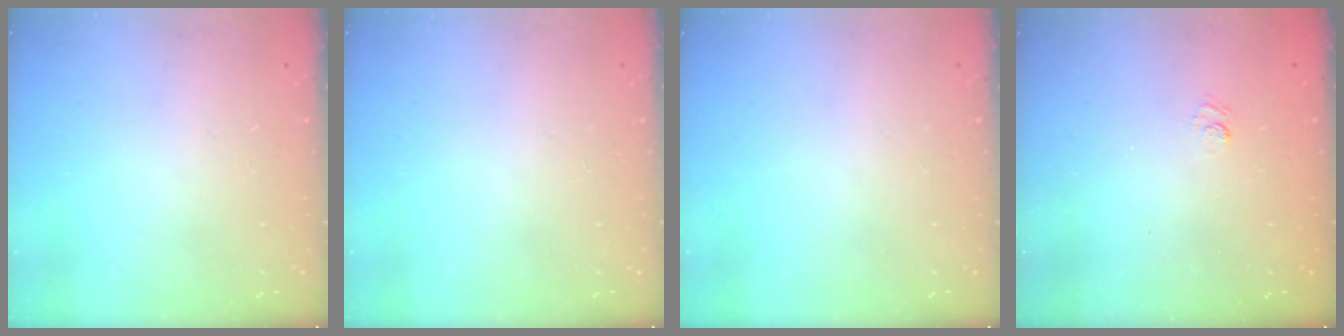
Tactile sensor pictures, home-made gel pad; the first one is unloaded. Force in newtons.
{"total": 0.0}
{"total": 0.0}
{"total": 2.6, "press": 2.3, "slide": 1.1}